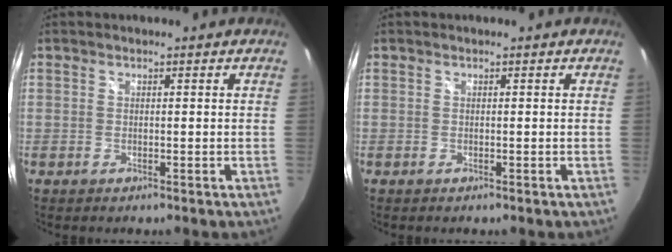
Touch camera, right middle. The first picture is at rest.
{"total": 0.0}